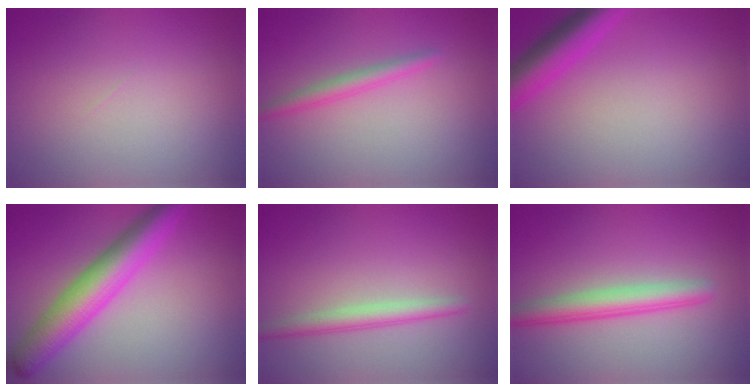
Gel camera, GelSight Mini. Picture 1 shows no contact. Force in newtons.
{"total": 1.8, "press": 1.8, "slide": 0.1}
{"total": 4.1, "press": 4.1, "slide": 0.4}
{"total": 6.7, "press": 6.7, "slide": 0.0}
{"total": 2.3, "press": 2.3, "slide": 0.1}
{"total": 3.7, "press": 3.7, "slide": 0.0}